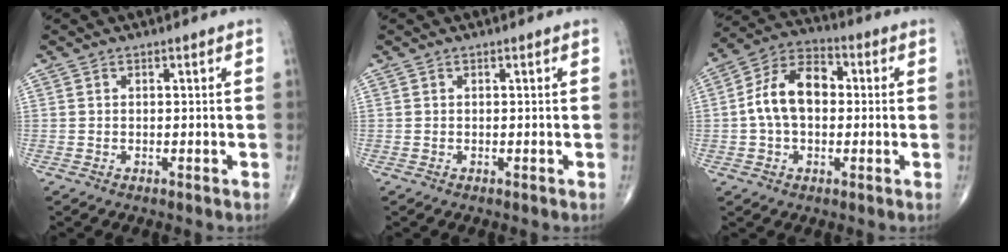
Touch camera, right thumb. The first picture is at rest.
{"total": 0.0}
{"total": 11.9, "force": [0.4, 7.8, 9.0], "torque": [-0.155, 0.031, -0.002]}